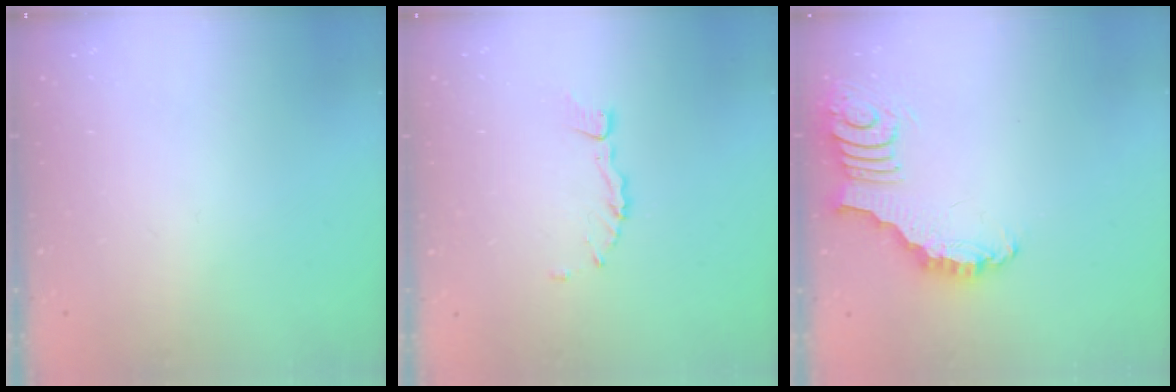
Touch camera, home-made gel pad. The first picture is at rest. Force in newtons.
{"total": 4.2, "press": 4.2, "slide": 0.1}
{"total": 3.4, "press": 3.3, "slide": 0.6}